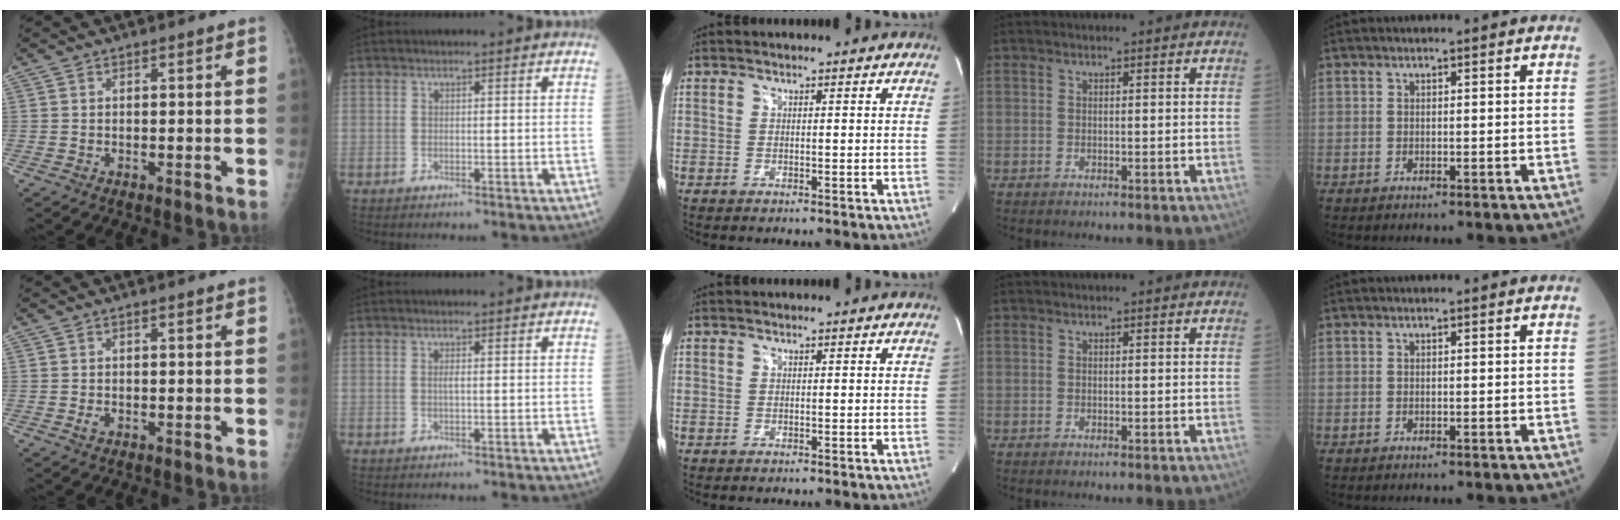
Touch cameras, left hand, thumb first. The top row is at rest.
{"thumb": {"total": 1.3, "force": [-0.1, 0.8, 1.1], "torque": [-0.017, -0.001, -0.003]}, "index": {"total": 0.6, "force": [0.0, 0.1, 0.6], "torque": [-0.014, -0.003, 0.000]}}